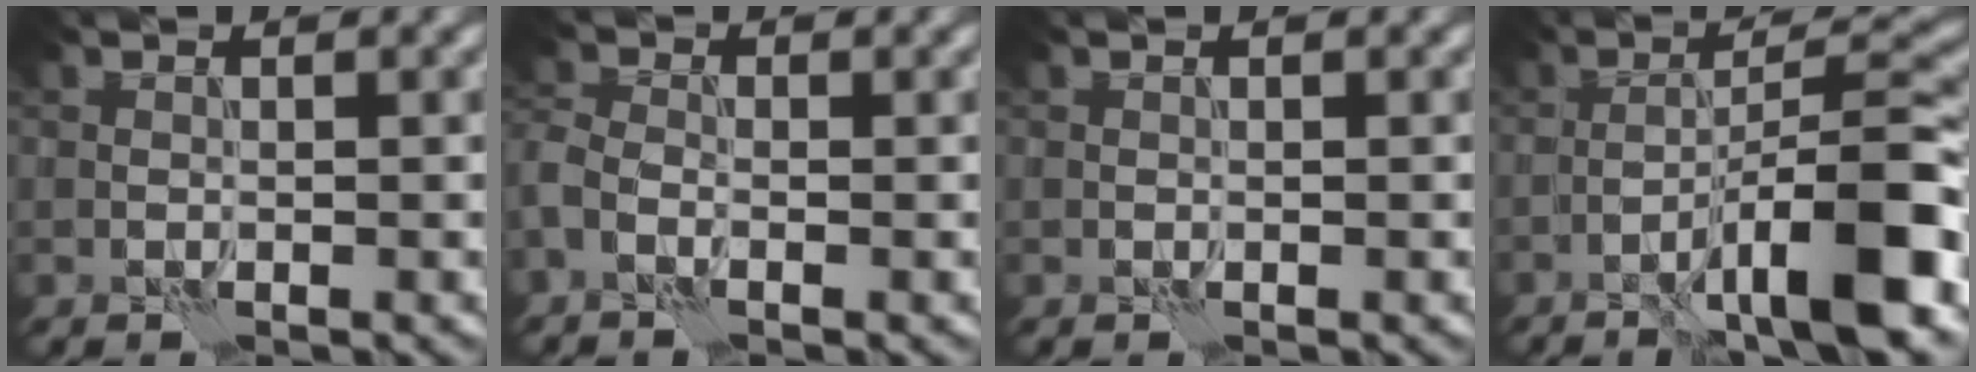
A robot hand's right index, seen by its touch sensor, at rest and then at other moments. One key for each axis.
{"total": 2.5, "fx": -1.2, "fy": 1.5, "fz": 1.5, "tx": -0.046, "ty": -0.003, "tz": -0.029}
{"total": 0.0}
{"total": 9.4, "fx": -4.9, "fy": 1.4, "fz": 7.9, "tx": -0.114, "ty": 0.023, "tz": -0.081}